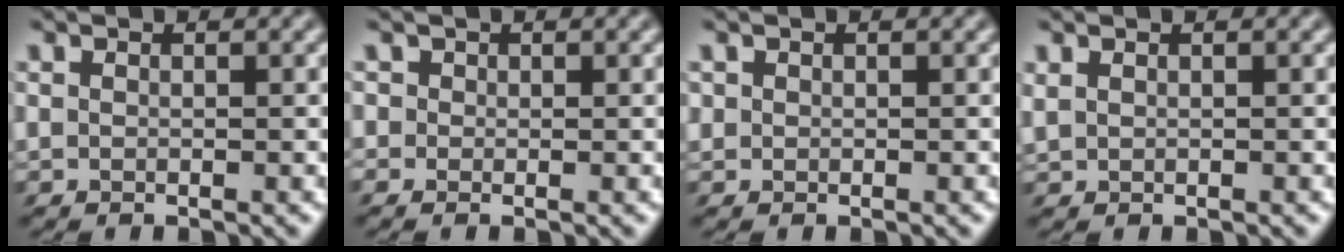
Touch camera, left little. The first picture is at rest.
{"total": 1.0, "force": [0.4, 1.0, 0.0], "torque": [-0.012, 0.005, 0.021]}
{"total": 0.7, "force": [0.0, 0.7, 0.2], "torque": [-0.010, 0.001, 0.000]}
{"total": 0.8, "force": [0.1, 0.5, 0.6], "torque": [-0.019, 0.000, 0.001]}